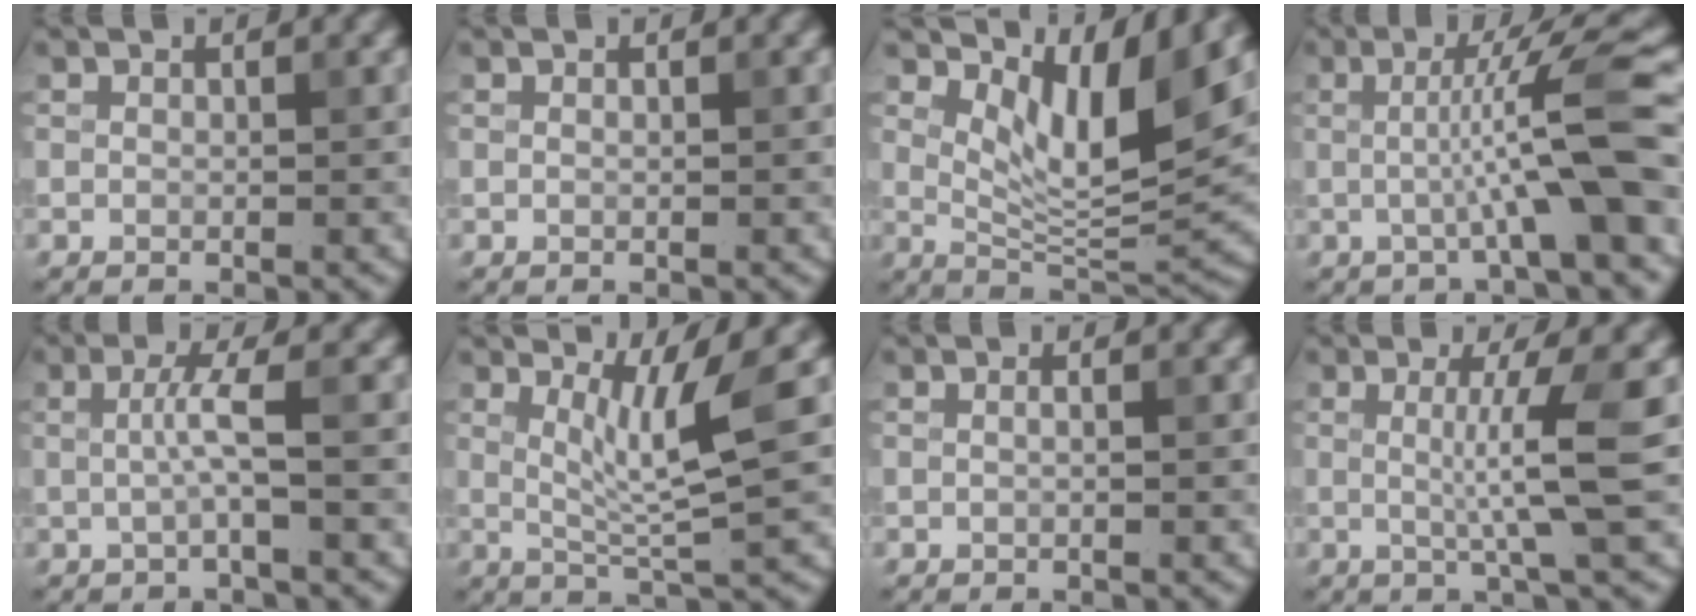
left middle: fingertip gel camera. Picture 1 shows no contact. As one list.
[{"total": 0.0}, {"total": 6.3, "force": [3.3, 2.0, 4.9], "torque": [-0.086, -0.014, 0.060]}, {"total": 6.9, "force": [-0.9, 0.3, 6.9], "torque": [-0.110, 0.017, -0.015]}, {"total": 2.0, "force": [-0.2, -0.3, 2.0], "torque": [-0.047, 0.003, 0.000]}, {"total": 4.0, "force": [1.4, 0.2, 3.8], "torque": [-0.070, -0.005, 0.033]}, {"total": 0.0}, {"total": 4.3, "force": [0.1, 0.0, 4.3], "torque": [-0.075, 0.000, 0.002]}]